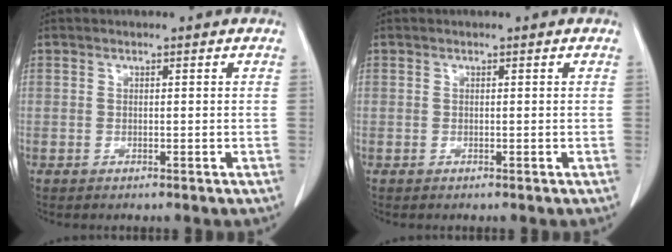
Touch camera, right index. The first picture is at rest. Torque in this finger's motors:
{"motor_torque": [0.00, 0.00, 0.00, 0.00]}